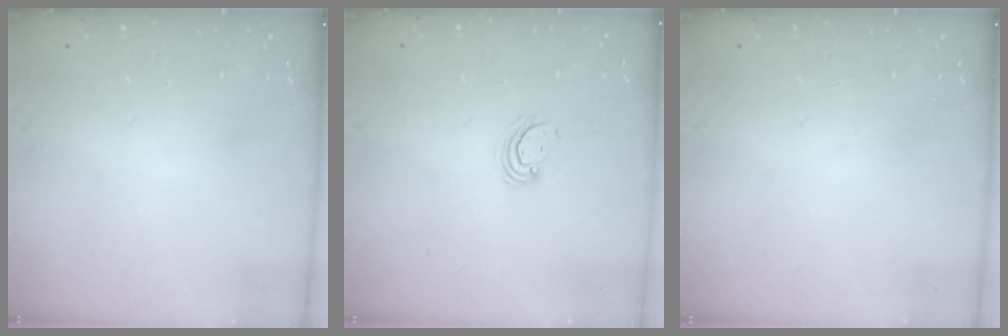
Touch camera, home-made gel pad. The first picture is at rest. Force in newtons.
{"total": 4.0, "press": 4.0, "slide": 0.3}
{"total": 0.0}